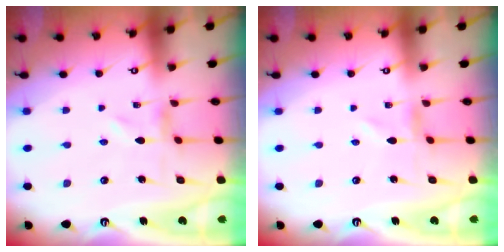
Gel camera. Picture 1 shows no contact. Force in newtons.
{"total": 0.6, "press": 0.6, "slide": 0.1}